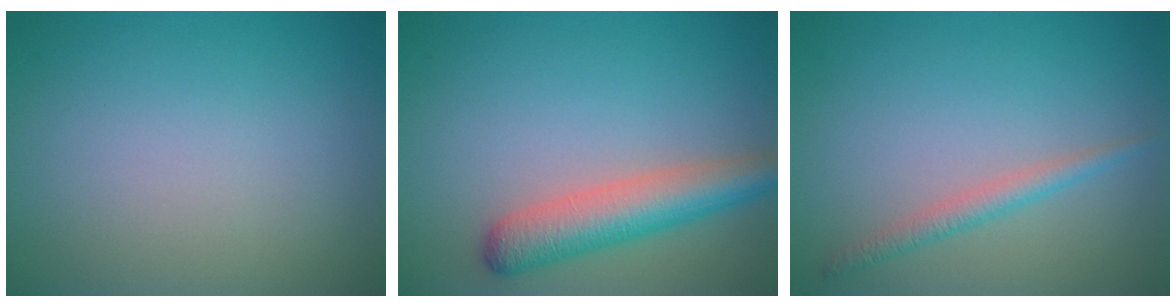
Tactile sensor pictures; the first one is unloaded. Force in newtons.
{"total": 5.0, "press": 5.0, "slide": 0.2}
{"total": 1.8, "press": 1.8, "slide": 0.1}